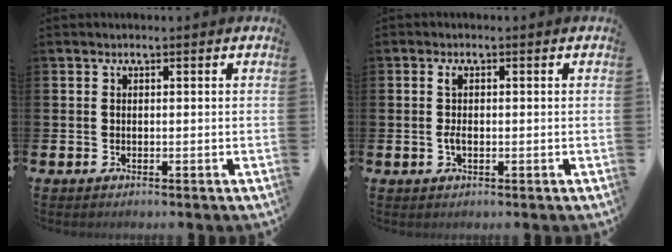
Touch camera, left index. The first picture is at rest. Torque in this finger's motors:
{"motor_torque": [0.33, 0.22, 0.09, 0.03]}